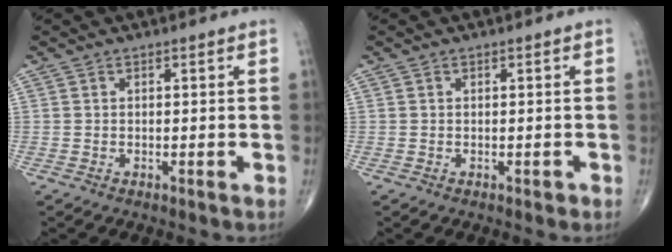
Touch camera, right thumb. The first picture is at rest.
{"total": 0.6, "force": [-0.1, 0.5, 0.3], "torque": [0.001, 0.001, -0.002]}